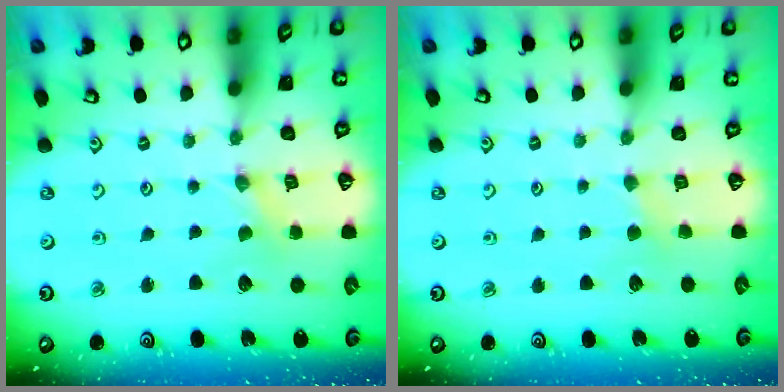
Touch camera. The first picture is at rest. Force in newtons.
{"total": 2.8, "press": 2.7, "slide": 0.5}